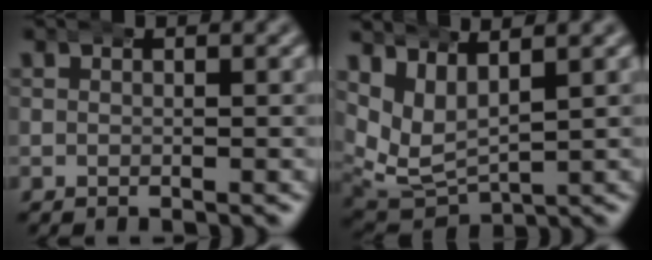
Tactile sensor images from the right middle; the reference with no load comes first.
{"total": 8.0, "force": [2.0, 6.5, 4.1], "torque": [-0.118, -0.023, 0.035]}